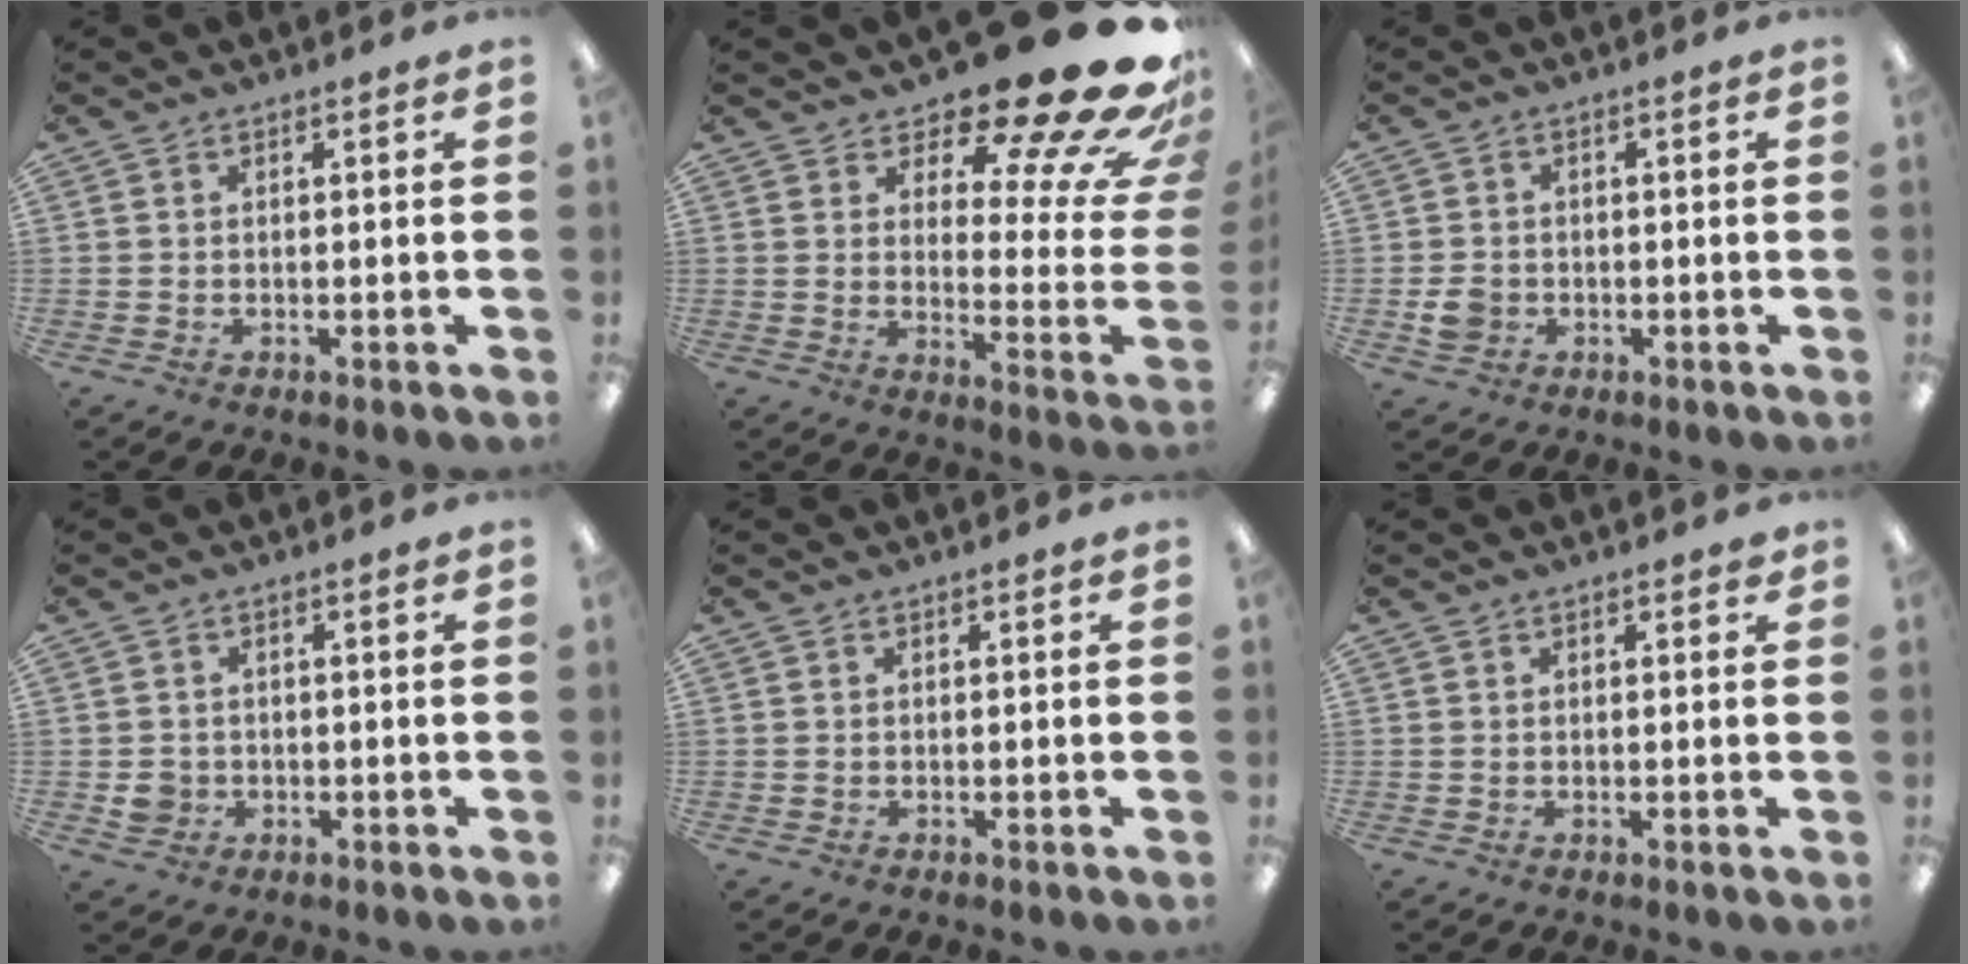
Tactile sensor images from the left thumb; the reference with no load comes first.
{"total": 21.6, "force": [15.0, 6.7, 14.0], "torque": [-0.168, -0.121, 0.246]}
{"total": 3.6, "force": [-0.9, 3.1, 1.7], "torque": [-0.019, 0.004, -0.015]}
{"total": 3.2, "force": [-0.4, 3.0, 1.1], "torque": [-0.011, 0.003, -0.009]}
{"total": 0.0}
{"total": 1.2, "force": [0.8, 0.3, 0.8], "torque": [-0.001, -0.006, 0.010]}